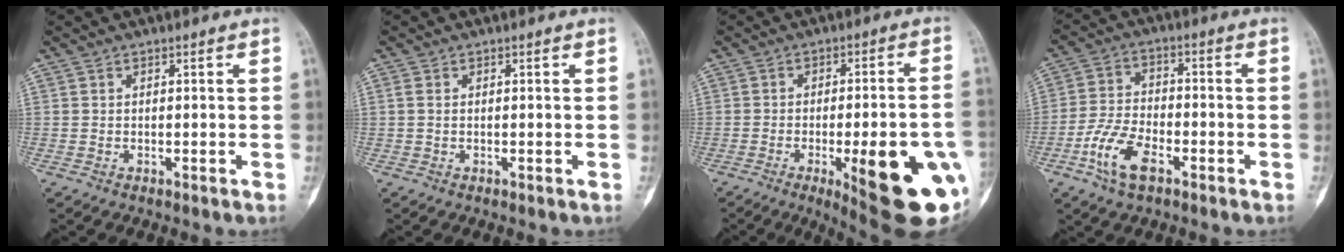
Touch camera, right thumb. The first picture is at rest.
{"total": 0.7, "force": [0.1, 0.5, 0.5], "torque": [-0.014, 0.000, 0.003]}
{"total": 22.5, "force": [-7.2, 6.1, 20.5], "torque": [-0.210, 0.004, -0.076]}
{"total": 9.4, "force": [-4.6, 4.8, 6.7], "torque": [-0.137, 0.019, -0.088]}